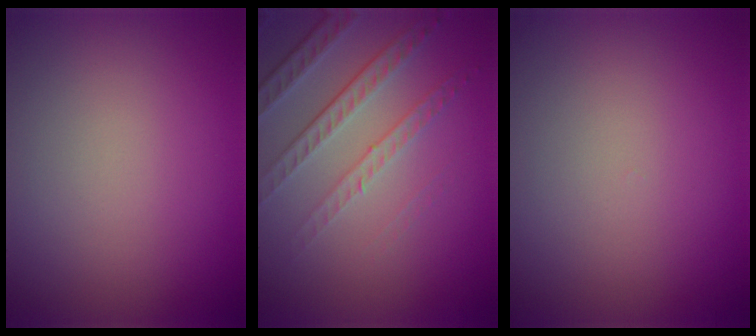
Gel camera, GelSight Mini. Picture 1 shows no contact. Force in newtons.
{"total": 4.6, "press": 3.2, "slide": 3.3}
{"total": 0.0}